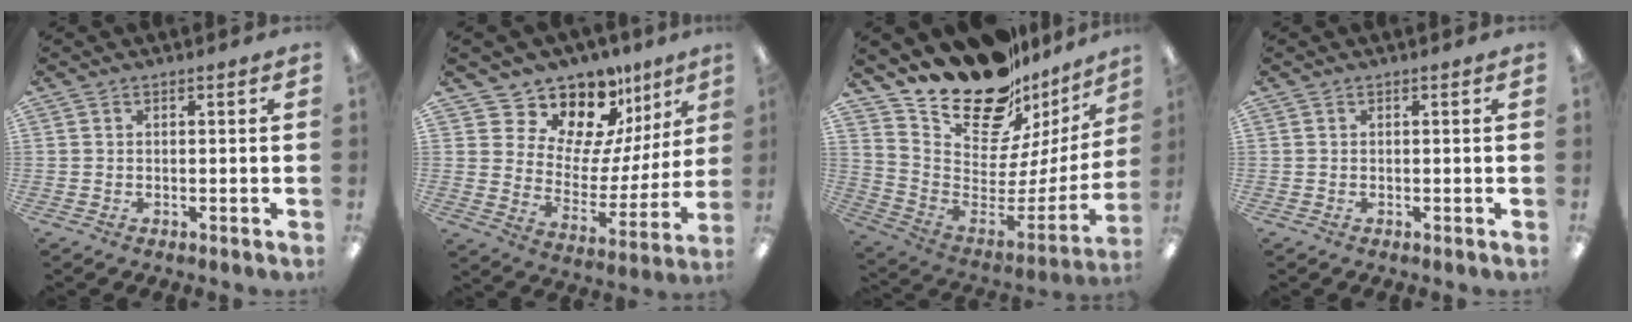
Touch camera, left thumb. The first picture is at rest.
{"total": 13.9, "force": [12.1, 6.2, 2.7], "torque": [-0.066, -0.112, 0.220]}
{"total": 21.3, "force": [18.2, 8.4, 7.3], "torque": [-0.115, -0.151, 0.326]}
{"total": 0.0}